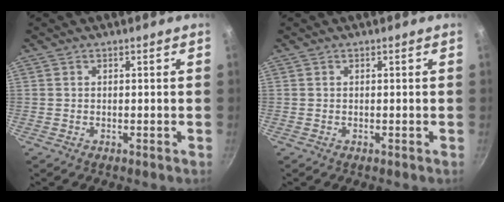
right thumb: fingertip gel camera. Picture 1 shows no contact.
{"total": 0.0}